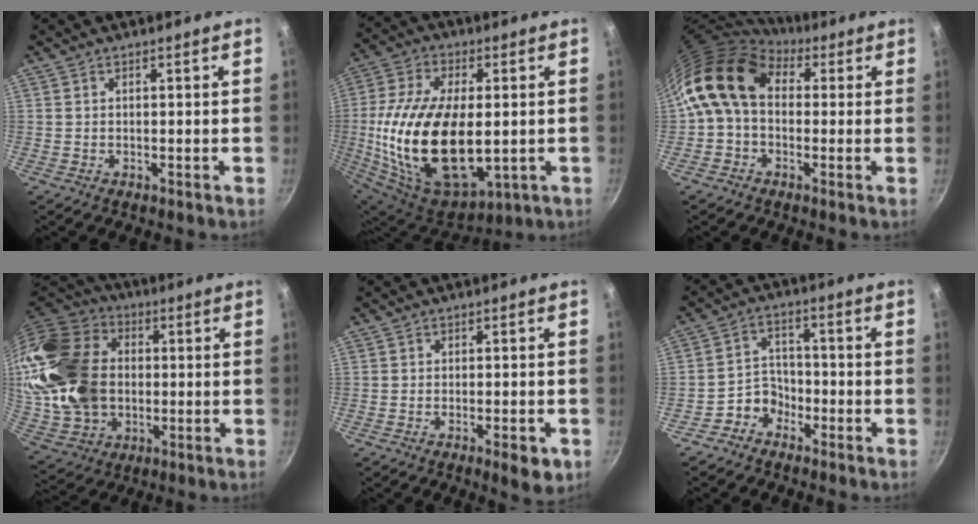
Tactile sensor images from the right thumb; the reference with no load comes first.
{"total": 26.3, "force": [-1.3, 13.9, 22.2], "torque": [-0.429, -0.001, -0.009]}
{"total": 12.6, "force": [2.4, 9.3, 8.2], "torque": [-0.132, 0.018, 0.019]}
{"total": 26.0, "force": [2.1, 19.3, 17.2], "torque": [-0.327, 0.028, 0.052]}
{"total": 5.0, "force": [-2.1, 1.7, 4.2], "torque": [-0.049, 0.010, -0.025]}
{"total": 5.2, "force": [-3.4, 3.8, 1.0], "torque": [0.013, 0.044, -0.066]}